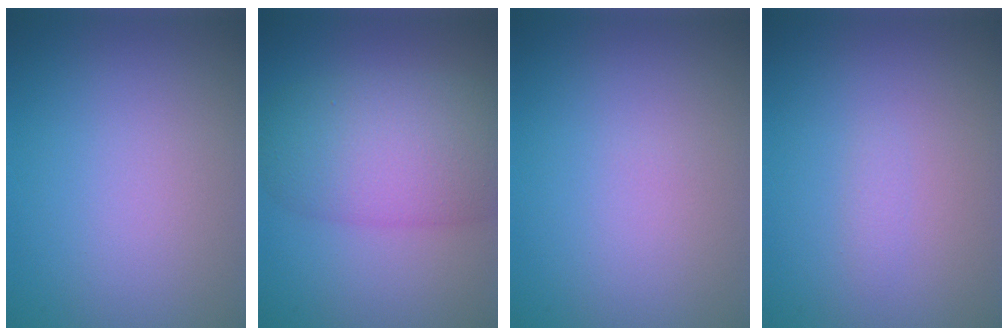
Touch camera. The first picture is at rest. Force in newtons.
{"total": 8.1, "press": 8.1, "slide": 0.4}
{"total": 0.0}
{"total": 0.6, "press": 0.6, "slide": 0.1}